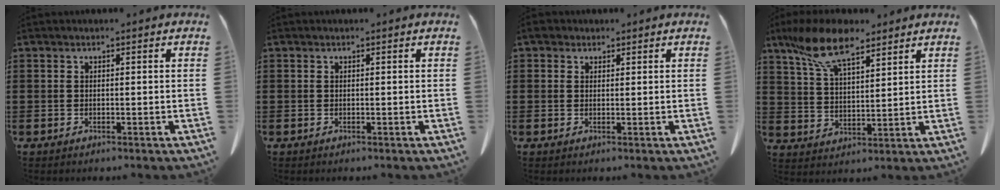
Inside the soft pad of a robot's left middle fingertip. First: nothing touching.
{"total": 0.0}
{"total": 1.8, "force": [1.4, 1.1, 0.4], "torque": [-0.015, 0.006, 0.028]}
{"total": 10.7, "force": [7.7, 3.8, 6.4], "torque": [-0.152, -0.014, 0.143]}